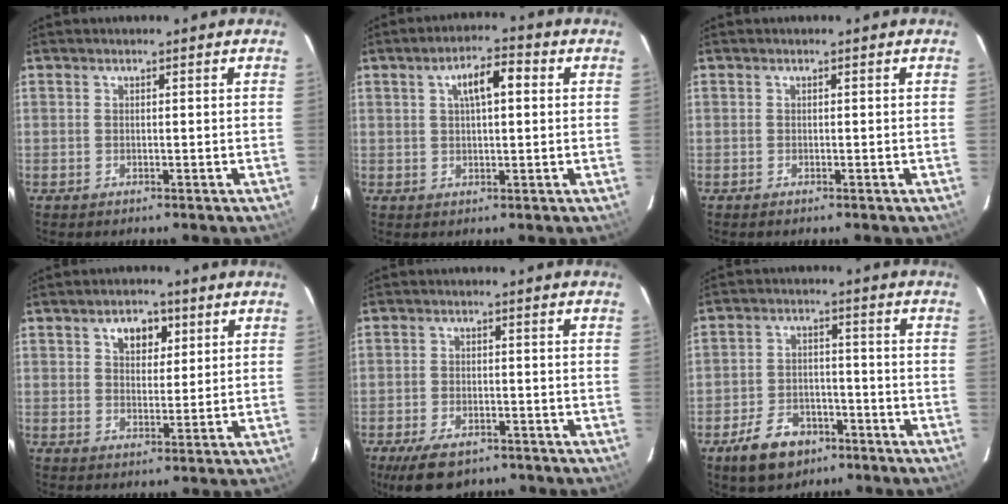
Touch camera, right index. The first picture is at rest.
{"total": 6.2, "force": [1.7, 2.2, 5.5], "torque": [-0.092, 0.016, 0.031]}
{"total": 0.0}
{"total": 5.4, "force": [2.5, 3.5, 3.2], "torque": [-0.048, 0.012, 0.042]}
{"total": 9.0, "force": [-6.3, 4.2, 4.7], "torque": [-0.111, -0.010, -0.102]}
{"total": 9.9, "force": [-6.1, 6.4, 4.5], "torque": [-0.114, 0.015, -0.089]}